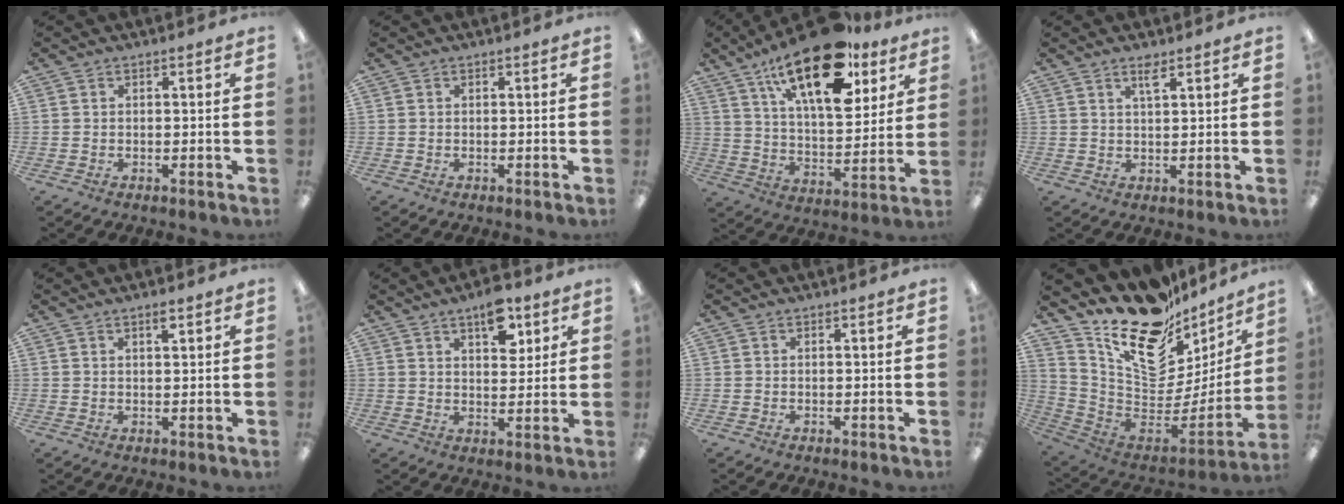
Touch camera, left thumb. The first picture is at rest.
{"total": 0.0}
{"total": 24.0, "force": [14.5, 10.2, 16.3], "torque": [-0.254, -0.074, 0.243]}
{"total": 3.1, "force": [2.2, 0.8, 2.0], "torque": [-0.038, 0.001, 0.037]}
{"total": 2.1, "force": [1.5, 0.5, 1.4], "torque": [-0.023, -0.002, 0.025]}
{"total": 9.3, "force": [5.4, 4.7, 5.9], "torque": [-0.069, -0.026, 0.090]}
{"total": 0.0}
{"total": 22.7, "force": [15.9, 11.0, 12.0], "torque": [-0.184, -0.128, 0.291]}